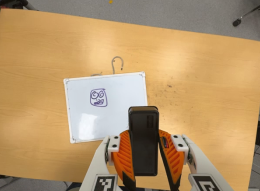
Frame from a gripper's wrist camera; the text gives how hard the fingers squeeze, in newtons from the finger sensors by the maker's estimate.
{"total": 7.9, "left": 6.7, "right": 9.0}